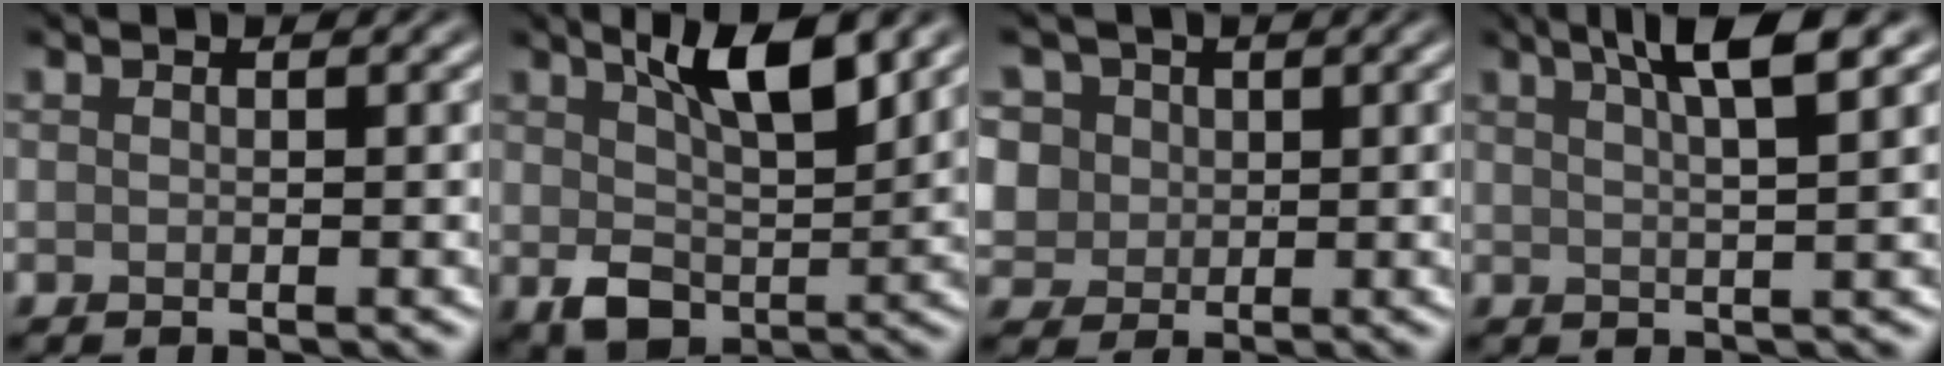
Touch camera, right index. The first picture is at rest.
{"total": 6.6, "force": [2.2, 3.4, 5.2], "torque": [-0.089, -0.002, 0.038]}
{"total": 8.2, "force": [3.4, 6.4, 3.7], "torque": [-0.084, 0.023, 0.042]}
{"total": 5.2, "force": [3.0, 1.0, 4.1], "torque": [-0.049, 0.018, 0.040]}